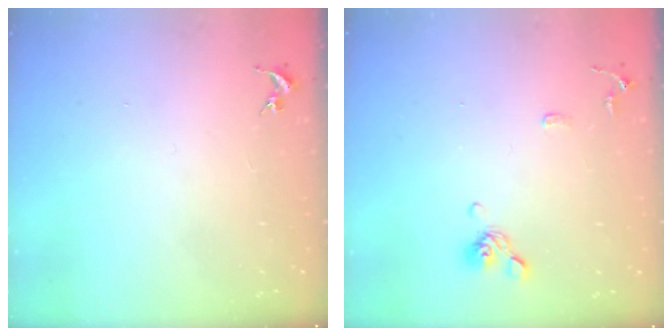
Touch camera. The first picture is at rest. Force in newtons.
{"total": 8.8, "press": 8.6, "slide": 2.0}